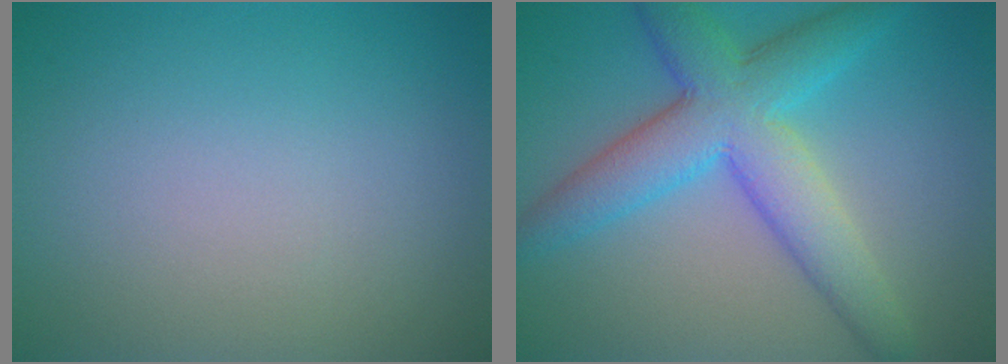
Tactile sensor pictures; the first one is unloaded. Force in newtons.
{"total": 7.3, "press": 7.3, "slide": 0.1}